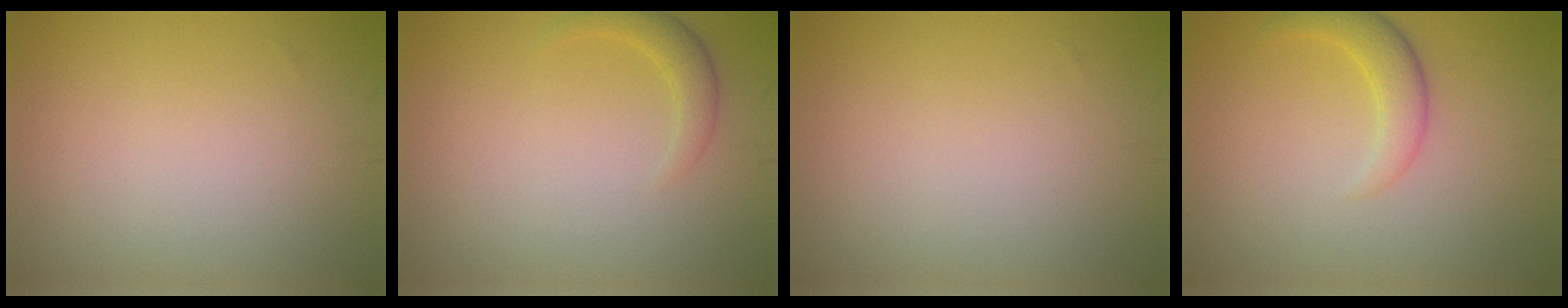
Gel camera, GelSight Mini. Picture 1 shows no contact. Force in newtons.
{"total": 1.6, "press": 1.6, "slide": 0.1}
{"total": 0.0}
{"total": 2.4, "press": 2.4, "slide": 0.1}